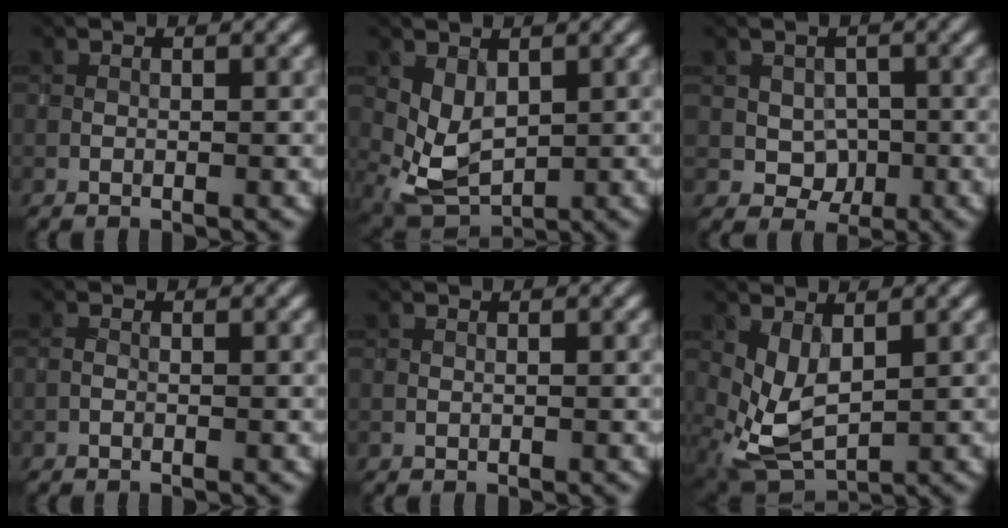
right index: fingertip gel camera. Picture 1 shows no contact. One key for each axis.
{"total": 3.6, "fx": 1.0, "fy": 2.4, "fz": 2.5, "tx": -0.057, "ty": -0.009, "tz": 0.030}
{"total": 2.4, "fx": 0.0, "fy": 2.2, "fz": 1.1, "tx": -0.010, "ty": -0.002, "tz": 0.000}
{"total": 0.0}
{"total": 0.0}
{"total": 3.9, "fx": 1.0, "fy": 2.2, "fz": 3.1, "tx": -0.077, "ty": -0.010, "tz": 0.026}